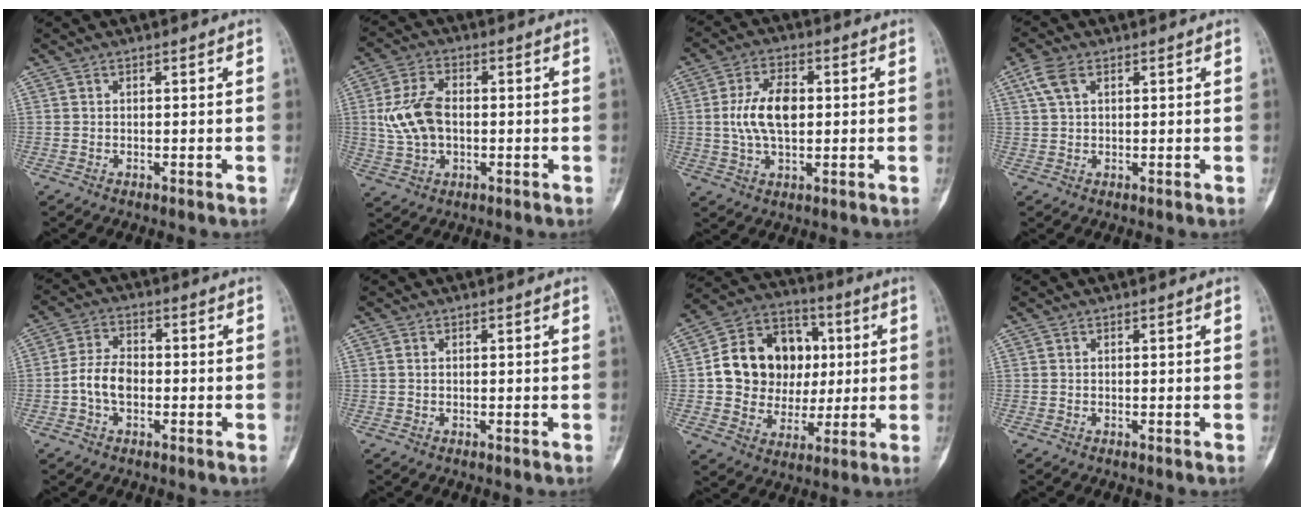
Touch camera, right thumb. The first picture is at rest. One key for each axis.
{"total": 9.9, "fx": 0.0, "fy": 6.2, "fz": 7.7, "tx": -0.152, "ty": 0.011, "tz": 0.001}
{"total": 9.7, "fx": 0.6, "fy": 5.3, "fz": 8.1, "tx": -0.152, "ty": 0.008, "tz": 0.011}
{"total": 4.3, "fx": 1.9, "fy": 2.5, "fz": 3.0, "tx": -0.070, "ty": 0.012, "tz": 0.040}
{"total": 6.4, "fx": -1.4, "fy": 4.2, "fz": 4.7, "tx": -0.085, "ty": 0.021, "tz": -0.034}
{"total": 0.7, "fx": 0.1, "fy": 0.5, "fz": 0.5, "tx": -0.014, "ty": 0.000, "tz": 0.002}
{"total": 18.0, "fx": 1.7, "fy": 15.2, "fz": 9.6, "tx": -0.117, "ty": 0.025, "tz": 0.039}
{"total": 0.0}